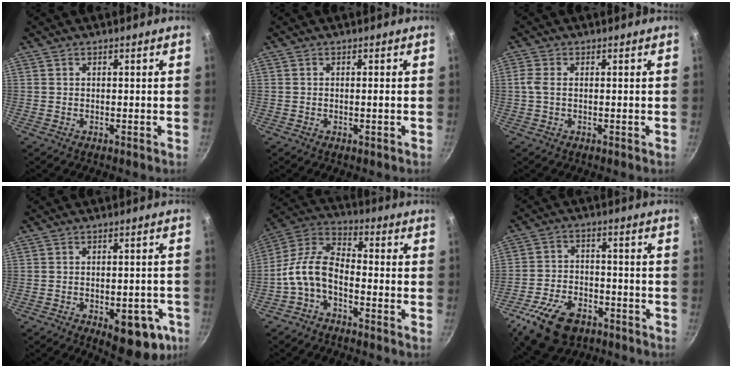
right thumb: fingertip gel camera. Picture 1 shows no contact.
{"total": 0.9, "force": [-0.1, 0.0, 0.9], "torque": [-0.020, 0.003, -0.003]}
{"total": 2.4, "force": [0.0, 1.4, 1.9], "torque": [-0.049, 0.005, -0.004]}
{"total": 12.6, "force": [-5.0, 6.2, 9.8], "torque": [-0.076, 0.012, -0.055]}
{"total": 9.9, "force": [-3.9, 5.4, 7.3], "torque": [-0.143, 0.053, -0.092]}
{"total": 14.5, "force": [-8.4, 8.6, 8.2], "torque": [-0.138, 0.040, -0.142]}